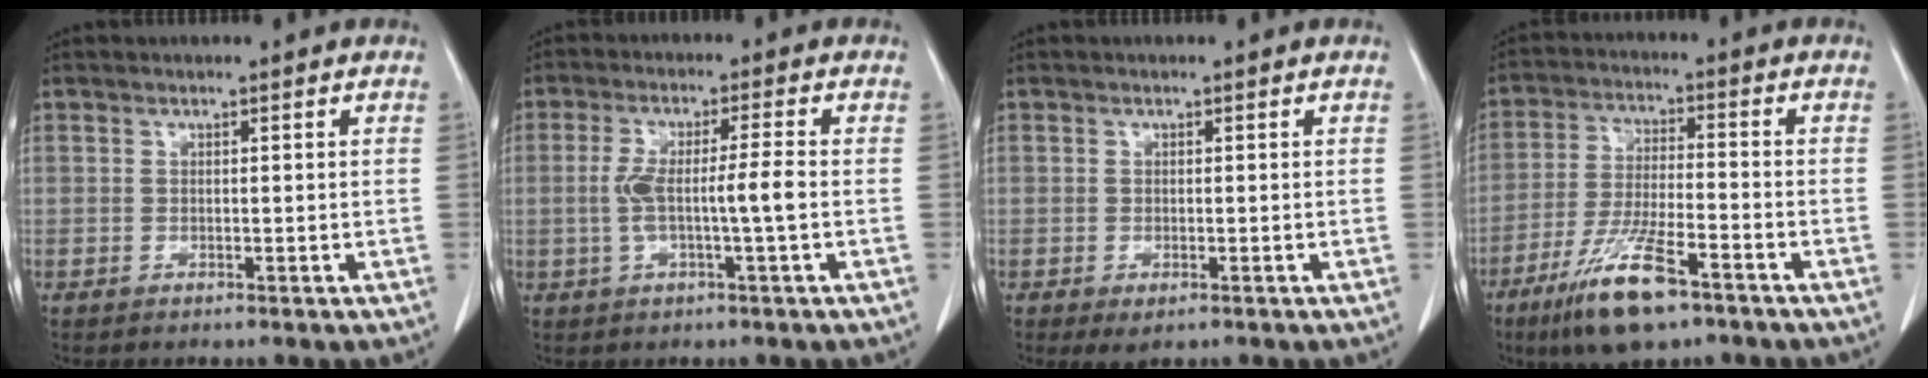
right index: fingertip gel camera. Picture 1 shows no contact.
{"total": 6.3, "force": [-0.8, -0.1, 6.2], "torque": [-0.126, 0.009, -0.013]}
{"total": 2.1, "force": [-1.1, 0.9, 1.5], "torque": [-0.021, -0.005, -0.008]}
{"total": 11.8, "force": [-7.4, 2.2, 8.9], "torque": [-0.177, -0.024, -0.130]}